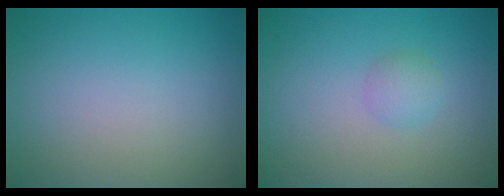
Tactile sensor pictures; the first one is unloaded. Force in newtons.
{"total": 1.5, "press": 1.5, "slide": 0.1}